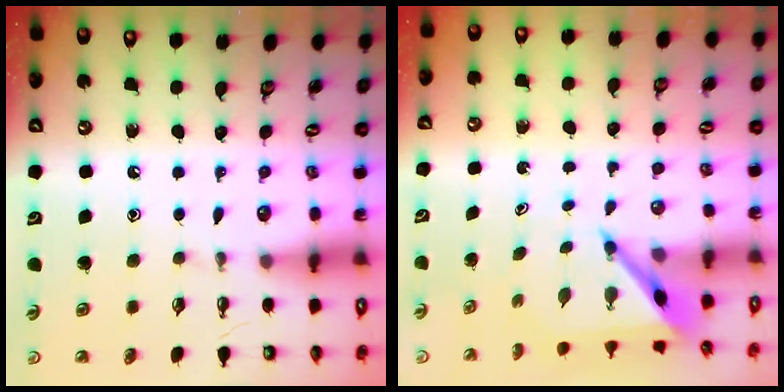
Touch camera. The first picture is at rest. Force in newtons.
{"total": 4.9, "press": 4.9, "slide": 0.4}